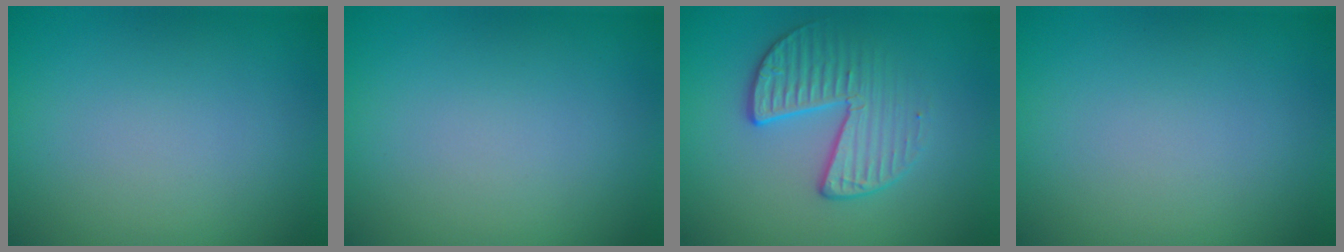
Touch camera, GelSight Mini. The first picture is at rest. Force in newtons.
{"total": 0.0}
{"total": 3.3, "press": 2.9, "slide": 1.6}
{"total": 0.0}